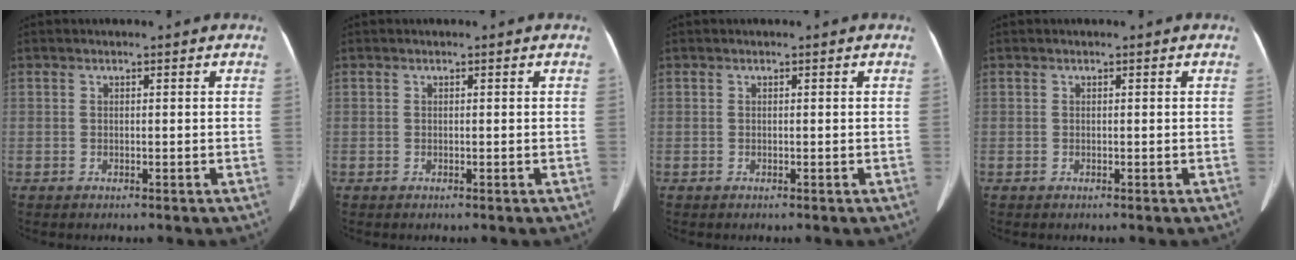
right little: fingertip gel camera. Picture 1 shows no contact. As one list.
[{"total": 0.0}, {"total": 0.0}, {"total": 0.0}]